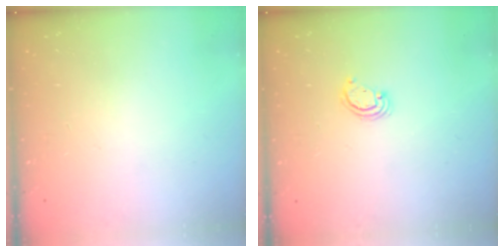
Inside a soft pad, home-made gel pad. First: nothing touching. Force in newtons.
{"total": 2.6, "press": 2.6, "slide": 0.3}